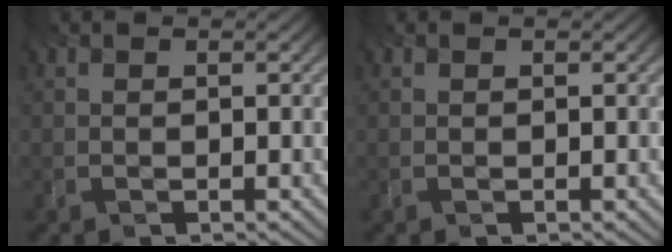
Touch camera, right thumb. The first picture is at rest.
{"total": 0.0}